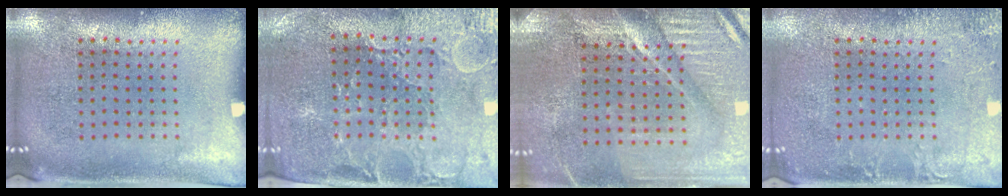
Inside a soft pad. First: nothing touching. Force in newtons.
{"total": 1.6, "press": 1.5, "slide": 0.5}
{"total": 4.0, "press": 3.8, "slide": 1.5}
{"total": 2.1, "press": 2.1, "slide": 0.1}